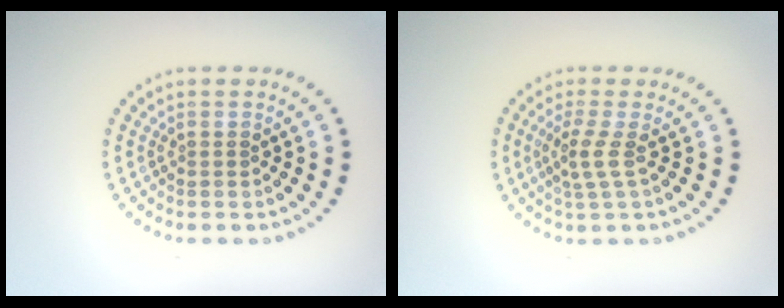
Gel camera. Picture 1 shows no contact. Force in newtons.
{"total": 2.2, "press": 1.6, "slide": 1.5}